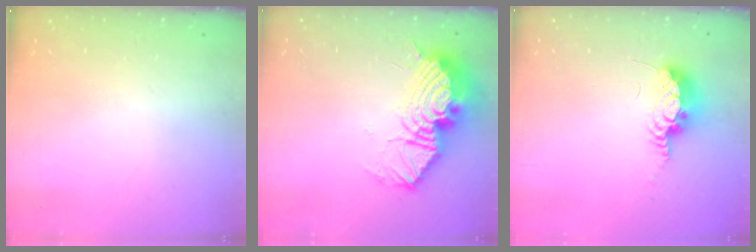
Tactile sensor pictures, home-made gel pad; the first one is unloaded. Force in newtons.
{"total": 19.7, "press": 19.6, "slide": 2.4}
{"total": 14.9, "press": 10.1, "slide": 11.0}